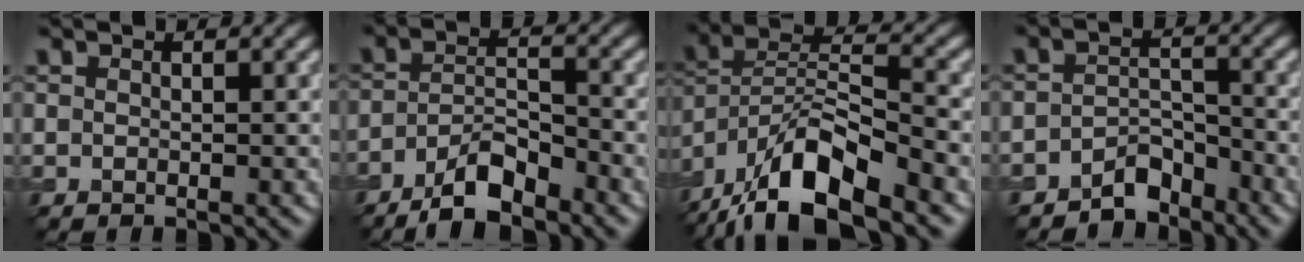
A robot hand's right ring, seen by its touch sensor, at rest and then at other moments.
{"total": 5.7, "force": [-4.2, 1.7, 3.4], "torque": [-0.060, 0.002, -0.078]}
{"total": 13.2, "force": [-9.4, 4.3, 8.2], "torque": [-0.153, 0.010, -0.174]}
{"total": 3.6, "force": [-3.0, 1.6, 1.2], "torque": [-0.011, 0.010, -0.058]}